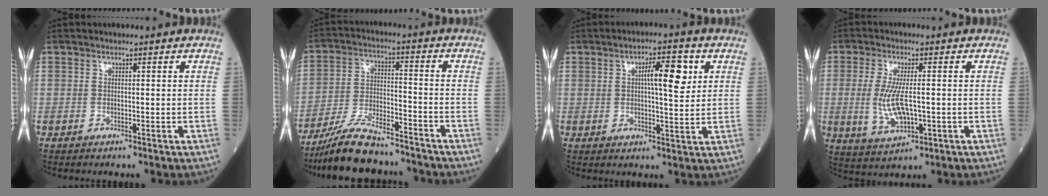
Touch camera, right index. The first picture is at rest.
{"total": 12.5, "force": [-11.1, 2.1, 5.3], "torque": [-0.101, -0.005, -0.198]}
{"total": 7.0, "force": [2.1, 1.4, 6.5], "torque": [-0.102, 0.009, 0.030]}
{"total": 7.5, "force": [-0.8, 2.3, 7.1], "torque": [-0.154, -0.014, -0.011]}